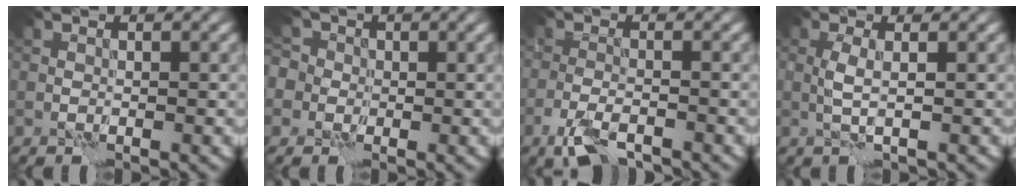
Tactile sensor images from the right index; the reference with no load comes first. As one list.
[{"total": 5.4, "force": [0.8, 5.1, 1.7], "torque": [-0.033, 0.041, -0.027]}, {"total": 3.8, "force": [-2.6, 1.2, 2.4], "torque": [-0.057, -0.007, -0.055]}, {"total": 1.6, "force": [0.3, 0.3, 1.5], "torque": [-0.036, 0.003, 0.006]}]